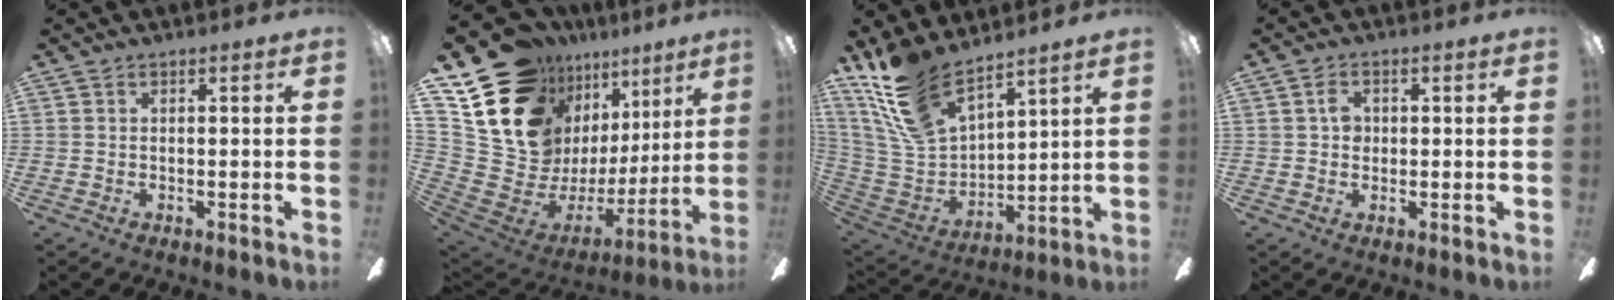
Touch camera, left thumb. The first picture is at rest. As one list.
[{"total": 18.7, "force": [12.7, 11.5, 7.5], "torque": [-0.165, -0.115, 0.254]}, {"total": 17.8, "force": [13.2, 7.5, 9.4], "torque": [-0.237, -0.070, 0.247]}, {"total": 3.5, "force": [0.8, 2.7, 2.0], "torque": [-0.027, 0.003, 0.010]}]